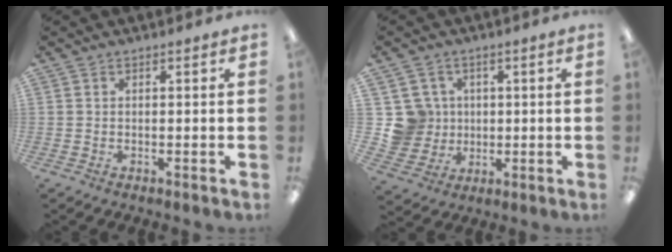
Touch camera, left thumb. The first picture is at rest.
{"total": 8.9, "force": [1.9, 8.6, 1.1], "torque": [-0.053, 0.000, 0.043]}